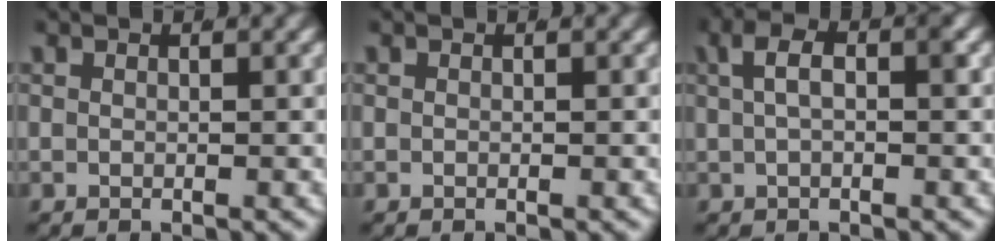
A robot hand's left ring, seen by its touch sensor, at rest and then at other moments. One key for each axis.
{"total": 0.0}
{"total": 3.3, "fx": 1.0, "fy": 1.2, "fz": 2.9, "tx": -0.039, "ty": 0.013, "tz": 0.013}